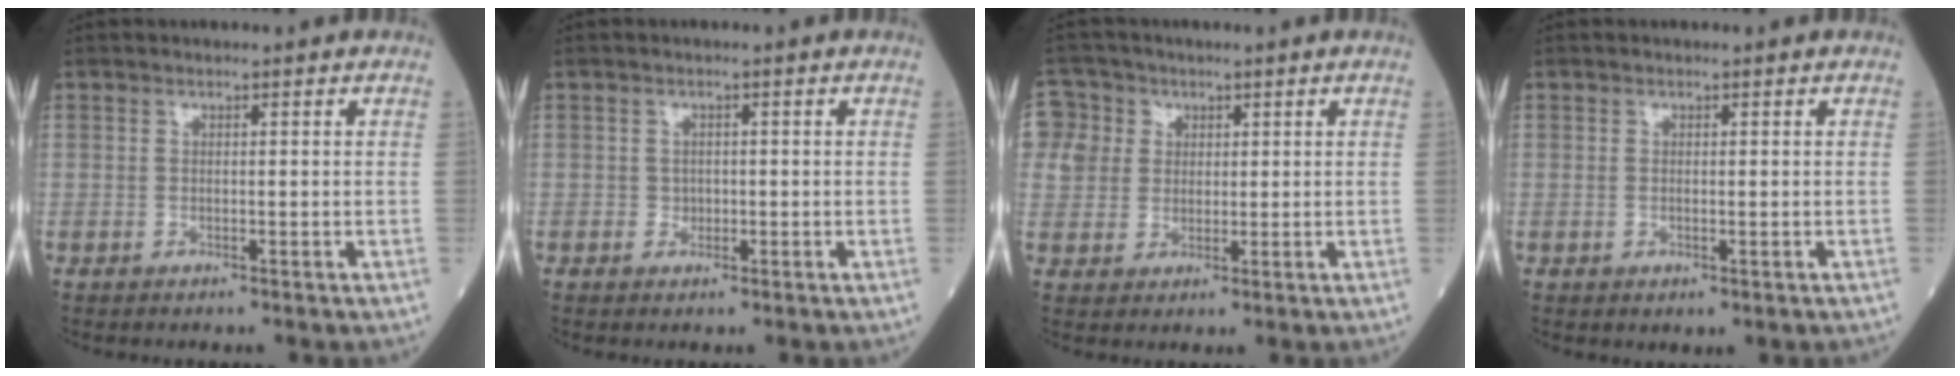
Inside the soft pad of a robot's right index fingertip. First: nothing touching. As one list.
[{"total": 1.1, "force": [-0.3, 1.1, 0.3], "torque": [0.000, 0.004, -0.002]}, {"total": 6.9, "force": [1.9, 6.7, 0.5], "torque": [-0.011, 0.023, 0.041]}, {"total": 0.7, "force": [0.0, 0.6, 0.4], "torque": [-0.010, -0.002, 0.004]}]